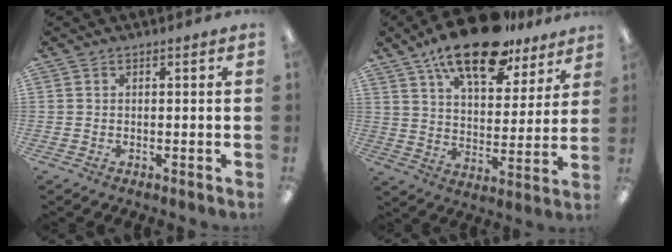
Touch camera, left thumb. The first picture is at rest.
{"total": 18.6, "force": [13.3, 7.6, 10.7], "torque": [-0.179, -0.067, 0.226]}